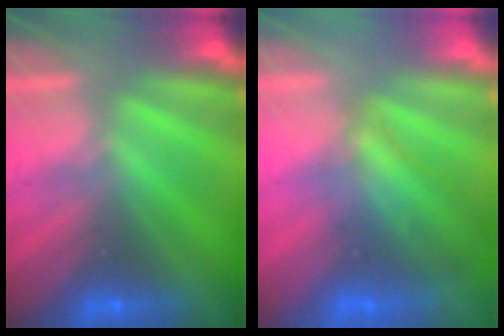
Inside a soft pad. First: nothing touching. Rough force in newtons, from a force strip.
{"total": 3.4}